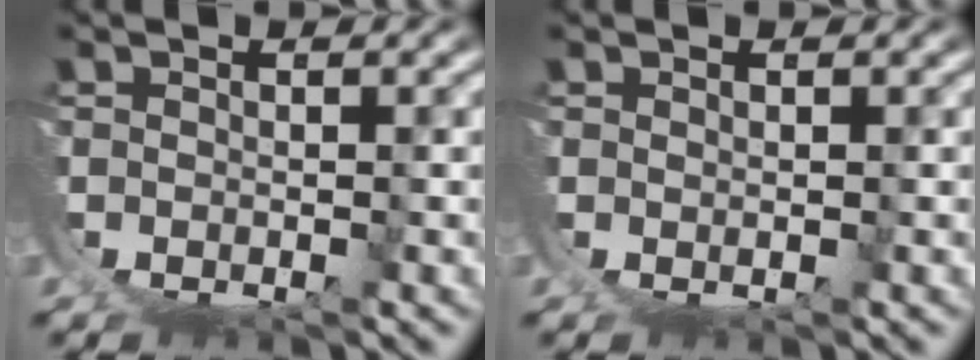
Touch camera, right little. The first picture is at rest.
{"total": 1.1, "force": [0.8, -0.8, 0.0], "torque": [0.001, 0.001, 0.014]}